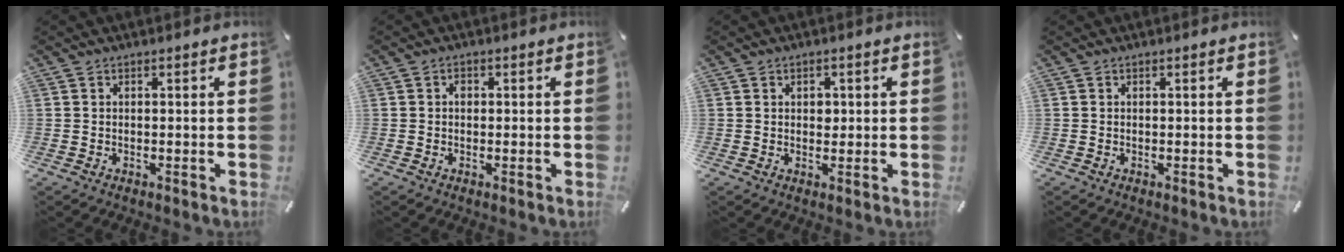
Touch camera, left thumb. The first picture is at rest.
{"total": 1.0, "force": [0.0, 0.8, 0.6], "torque": [-0.012, 0.004, 0.000]}
{"total": 1.9, "force": [0.3, 1.5, 1.0], "torque": [-0.006, 0.001, 0.000]}
{"total": 0.0}